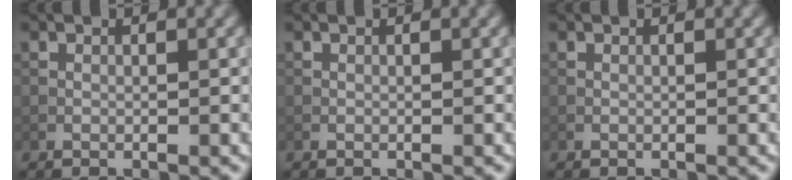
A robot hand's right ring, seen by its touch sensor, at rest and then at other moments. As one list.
[{"total": 0.0}, {"total": 0.0}]